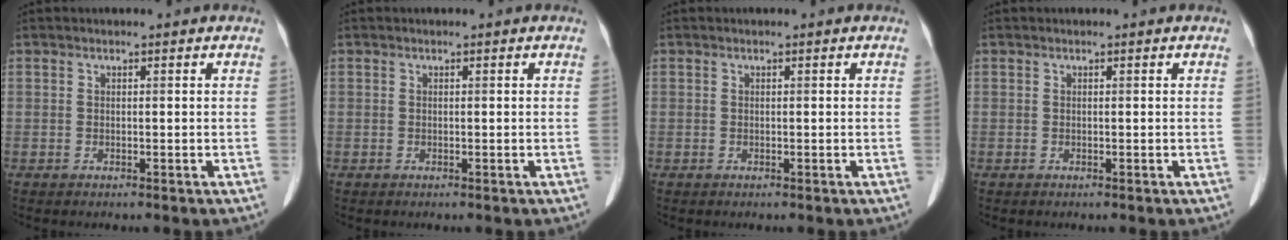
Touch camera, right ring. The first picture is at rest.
{"total": 0.0}
{"total": 0.0}
{"total": 0.0}